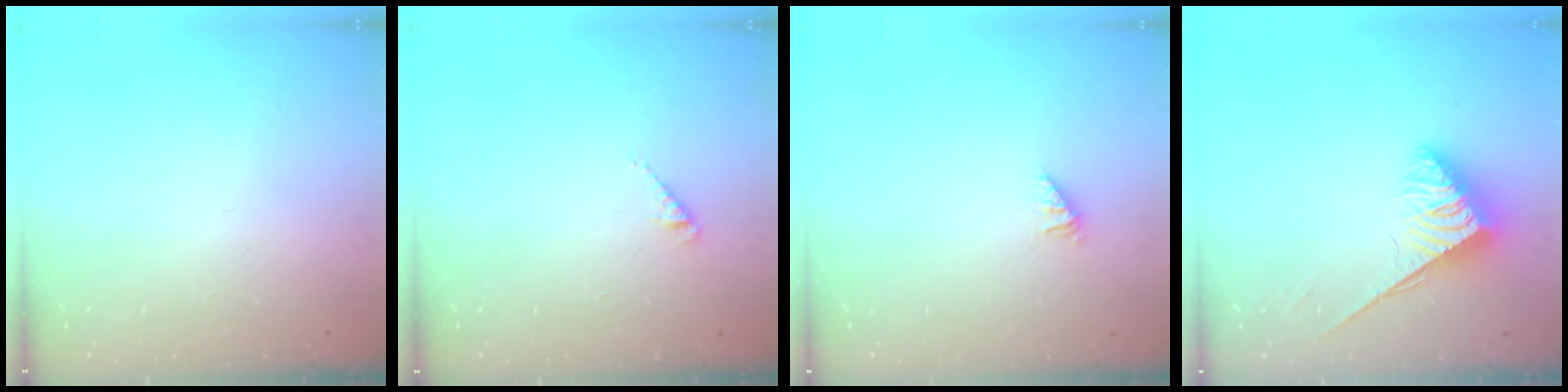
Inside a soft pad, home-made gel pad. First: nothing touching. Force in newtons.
{"total": 2.3, "press": 2.3, "slide": 0.4}
{"total": 1.5, "press": 1.5, "slide": 0.3}
{"total": 3.9, "press": 3.8, "slide": 0.7}